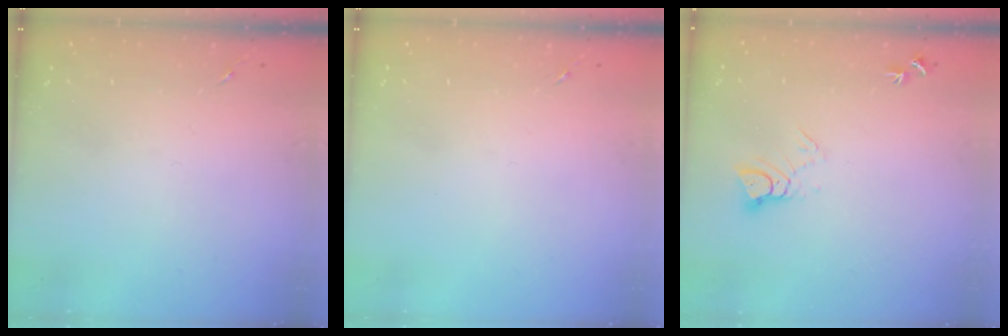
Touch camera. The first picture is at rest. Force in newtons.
{"total": 0.0}
{"total": 4.3, "press": 4.3, "slide": 0.2}